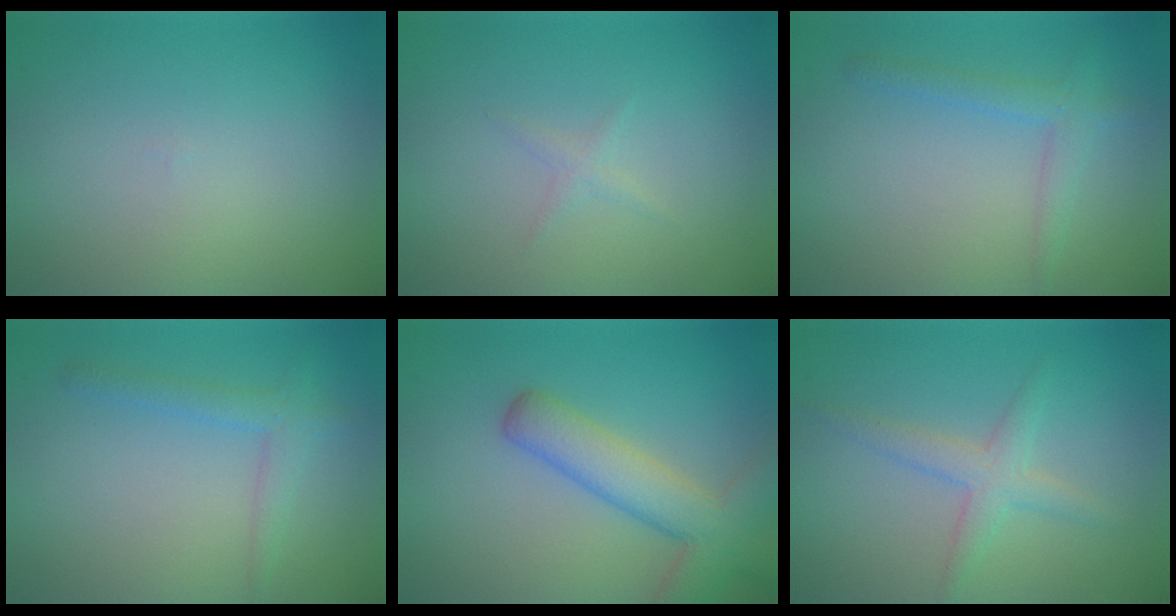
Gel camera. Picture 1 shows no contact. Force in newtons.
{"total": 0.7, "press": 0.7, "slide": 0.0}
{"total": 2.2, "press": 2.2, "slide": 0.0}
{"total": 2.2, "press": 2.2, "slide": 0.0}
{"total": 6.1, "press": 6.1, "slide": 0.4}
{"total": 2.5, "press": 2.5, "slide": 0.0}